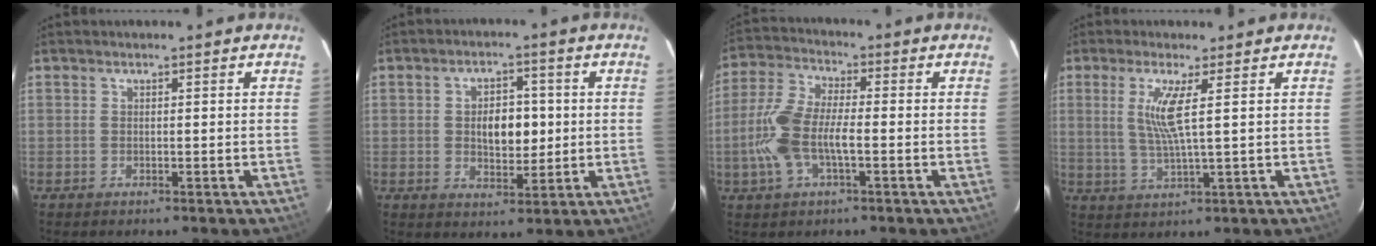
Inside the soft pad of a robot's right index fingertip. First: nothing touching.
{"total": 7.2, "force": [0.2, 4.4, 5.7], "torque": [-0.097, 0.008, 0.009]}
{"total": 11.1, "force": [-2.5, 4.3, 9.9], "torque": [-0.221, 0.005, -0.051]}
{"total": 5.7, "force": [1.6, -0.4, 5.5], "torque": [-0.109, -0.009, 0.033]}